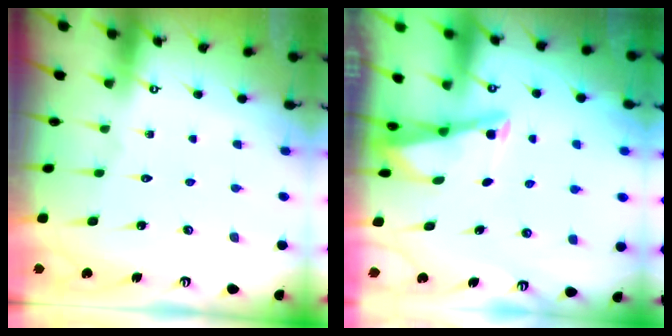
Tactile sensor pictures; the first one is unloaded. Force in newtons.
{"total": 2.8, "press": 2.8, "slide": 0.4}